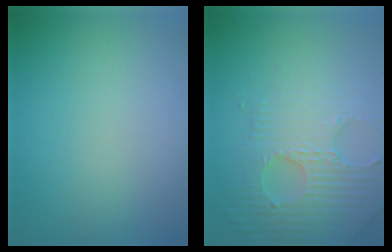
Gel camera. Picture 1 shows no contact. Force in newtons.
{"total": 4.7, "press": 4.2, "slide": 2.1}